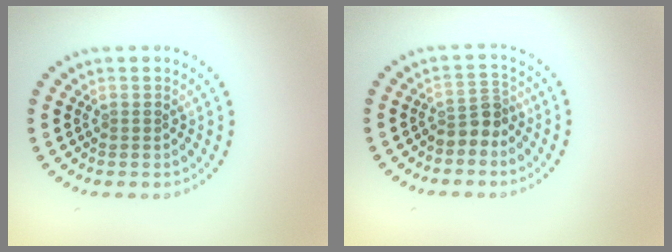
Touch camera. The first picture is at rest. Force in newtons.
{"total": 2.2, "press": 1.7, "slide": 1.4}